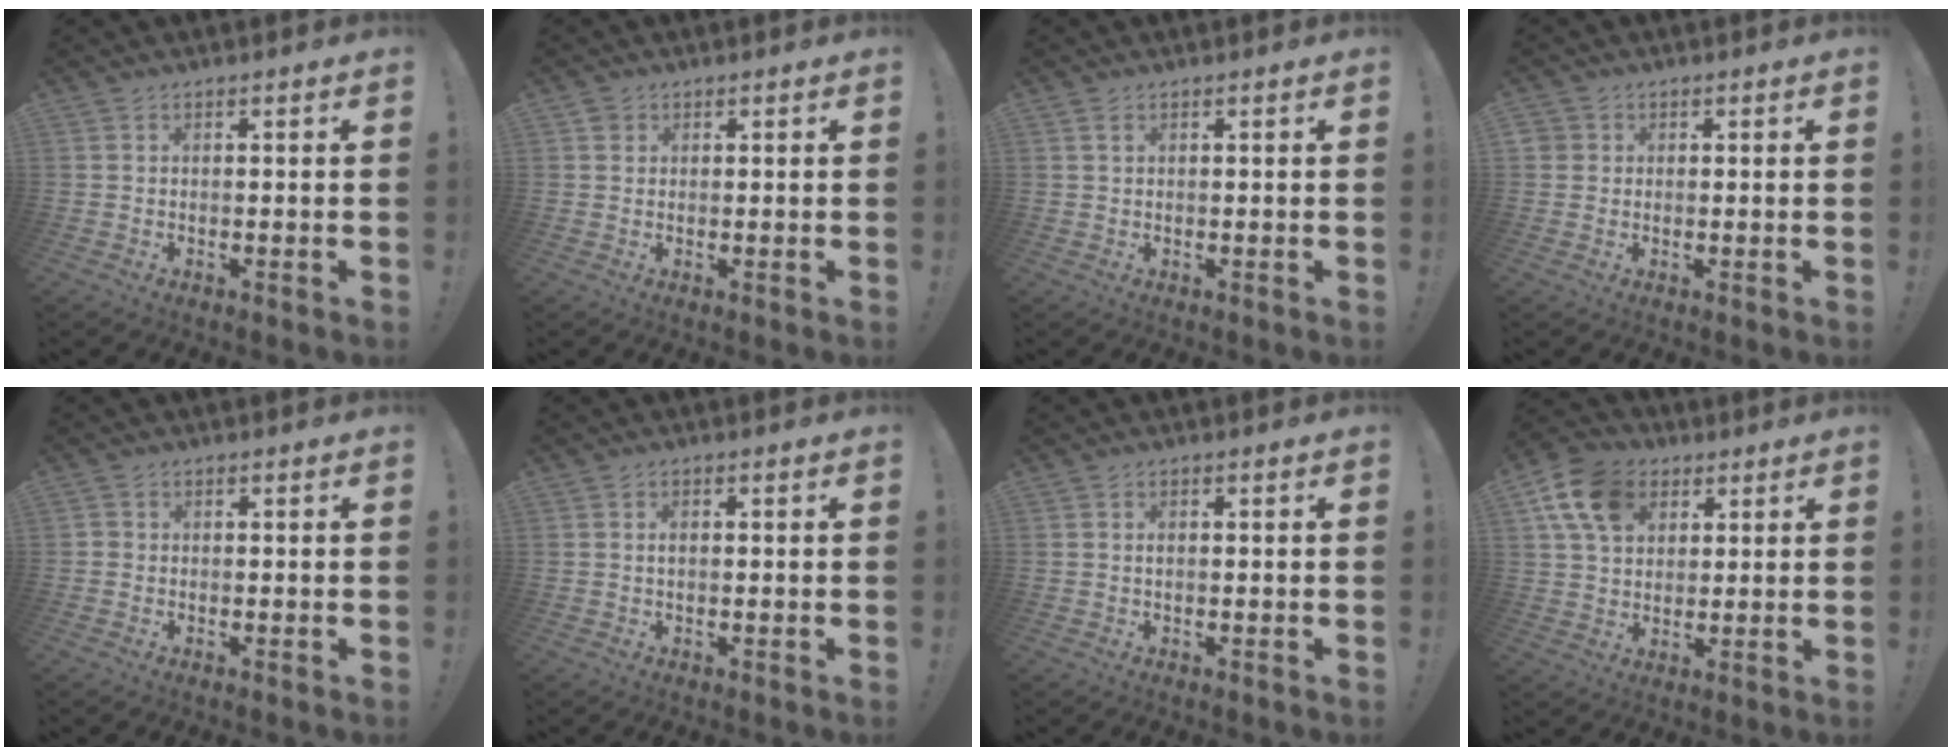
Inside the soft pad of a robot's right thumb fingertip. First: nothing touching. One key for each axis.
{"total": 1.6, "fx": 0.9, "fy": 1.3, "fz": 0.3, "tx": -0.003, "ty": 0.000, "tz": 0.016}
{"total": 1.4, "fx": 0.7, "fy": 0.6, "fz": 1.0, "tx": -0.011, "ty": -0.002, "tz": 0.011}
{"total": 2.0, "fx": 0.5, "fy": 1.8, "fz": 0.5, "tx": -0.004, "ty": 0.001, "tz": 0.009}
{"total": 1.2, "fx": -0.3, "fy": 1.0, "fz": 0.4, "tx": -0.007, "ty": 0.004, "tz": -0.006}
{"total": 1.1, "fx": 0.1, "fy": 0.6, "fz": 0.9, "tx": -0.012, "ty": 0.001, "tz": 0.000}
{"total": 0.6, "fx": 0.1, "fy": 0.3, "fz": 0.5, "tx": -0.013, "ty": 0.002, "tz": 0.002}
{"total": 14.0, "fx": 5.7, "fy": 10.2, "fz": 7.6, "tx": -0.125, "ty": -0.010, "tz": 0.114}